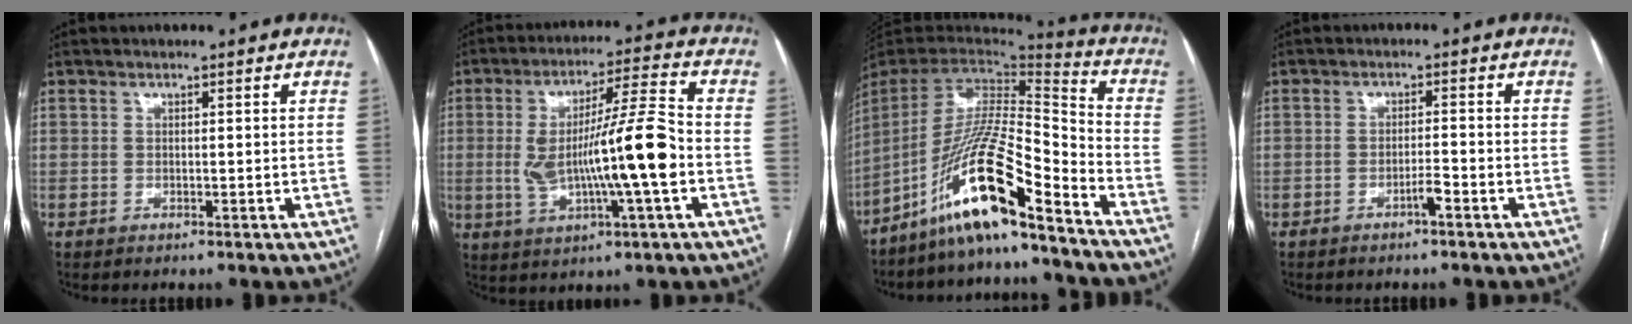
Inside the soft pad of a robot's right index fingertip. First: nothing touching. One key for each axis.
{"total": 13.8, "fx": -1.6, "fy": 0.7, "fz": 13.7, "tx": -0.251, "ty": 0.010, "tz": -0.027}
{"total": 18.0, "fx": -12.8, "fy": 1.0, "fz": 12.7, "tx": -0.260, "ty": -0.005, "tz": -0.238}
{"total": 2.0, "fx": -1.3, "fy": 0.0, "fz": 1.5, "tx": -0.026, "ty": 0.001, "tz": -0.023}